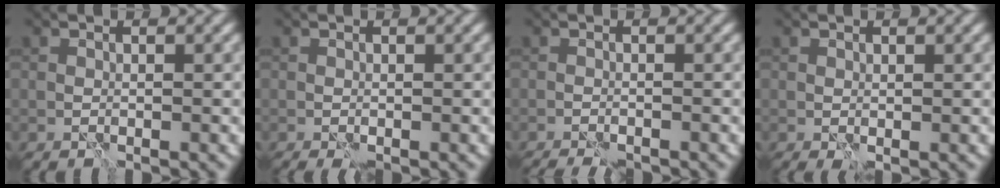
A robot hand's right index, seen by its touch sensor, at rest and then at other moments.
{"total": 0.8, "force": [-0.5, 0.2, 0.6], "torque": [-0.013, -0.004, -0.007]}
{"total": 2.7, "force": [-2.4, 0.4, 1.2], "torque": [-0.029, -0.005, -0.038]}
{"total": 0.7, "force": [-0.1, 0.3, 0.6], "torque": [-0.011, -0.002, -0.001]}